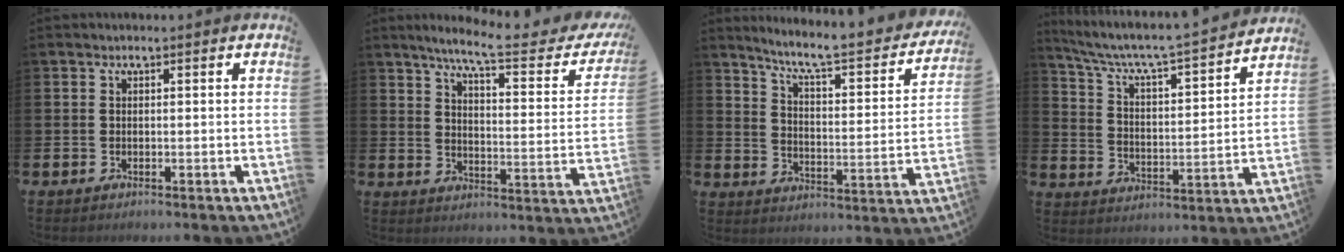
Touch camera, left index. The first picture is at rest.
{"total": 7.7, "force": [6.4, 0.6, 4.3], "torque": [-0.097, -0.042, 0.099]}
{"total": 7.1, "force": [6.2, 0.9, 3.4], "torque": [-0.083, -0.049, 0.095]}
{"total": 6.0, "force": [5.4, 0.5, 2.6], "torque": [-0.081, -0.048, 0.083]}